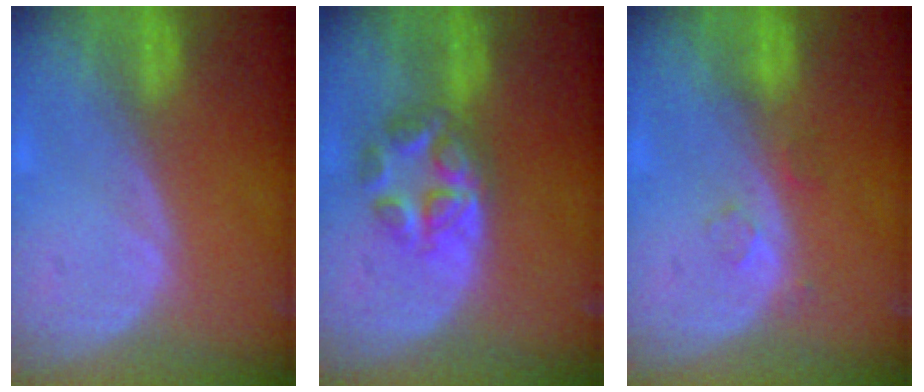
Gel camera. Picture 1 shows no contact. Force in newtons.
{"total": 5.9, "press": 5.5, "slide": 2.2}
{"total": 1.7, "press": 1.7, "slide": 0.2}